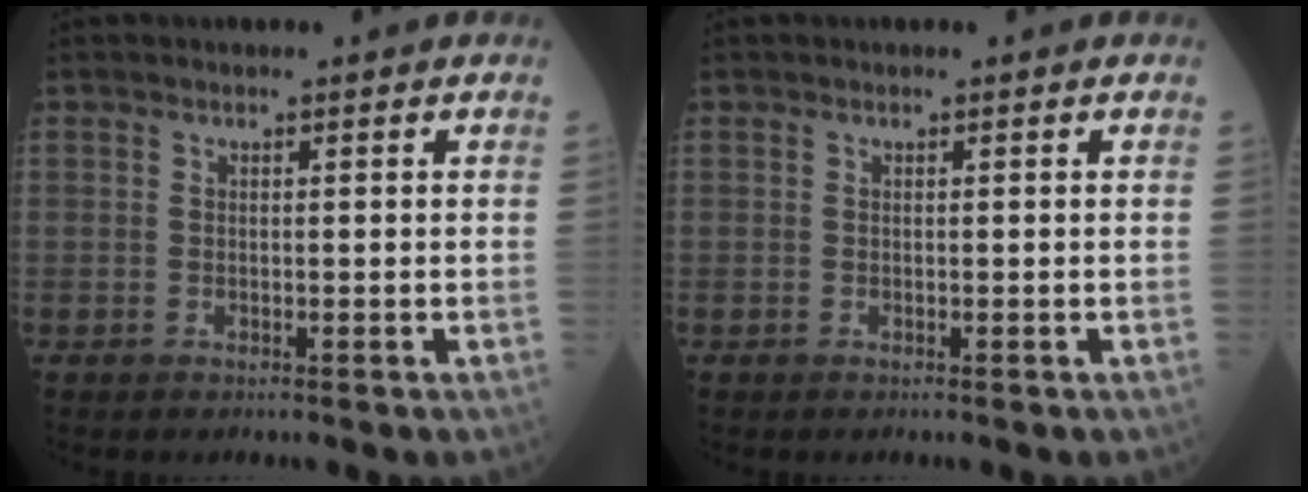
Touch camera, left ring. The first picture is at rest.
{"total": 0.0}